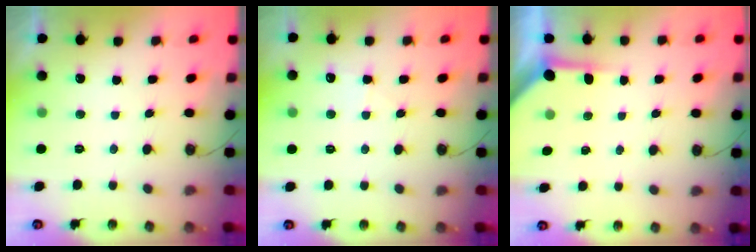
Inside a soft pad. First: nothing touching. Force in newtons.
{"total": 4.9, "press": 4.8, "slide": 0.6}
{"total": 3.7, "press": 3.7, "slide": 0.4}